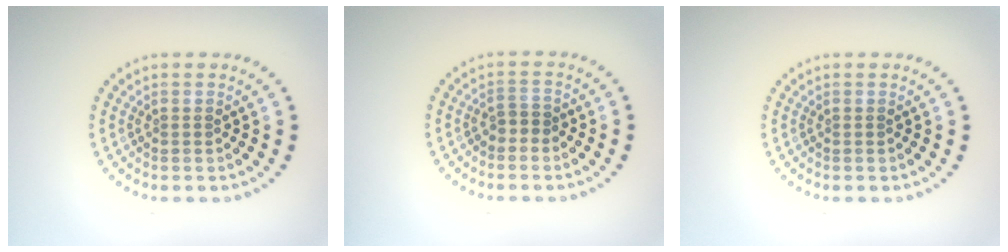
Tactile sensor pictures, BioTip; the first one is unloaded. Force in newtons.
{"total": 1.2, "press": 1.0, "slide": 0.6}
{"total": 0.0}